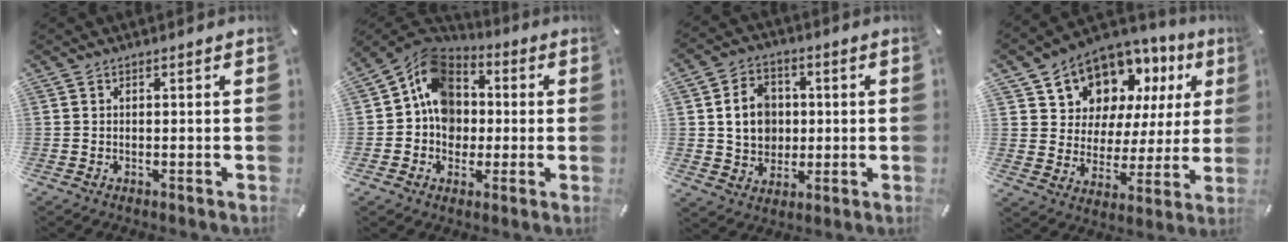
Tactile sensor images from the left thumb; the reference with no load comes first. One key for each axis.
{"total": 12.3, "fx": 0.9, "fy": 11.0, "fz": 5.6, "tx": -0.096, "ty": 0.005, "tz": 0.018}
{"total": 10.0, "fx": 1.2, "fy": 8.7, "fz": 4.8, "tx": -0.083, "ty": 0.011, "tz": 0.024}
{"total": 11.7, "fx": 8.5, "fy": 7.7, "fz": 2.2, "tx": -0.056, "ty": -0.079, "tz": 0.159}